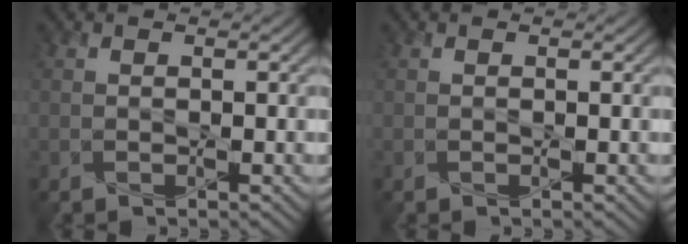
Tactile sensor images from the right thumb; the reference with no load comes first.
{"total": 0.0}